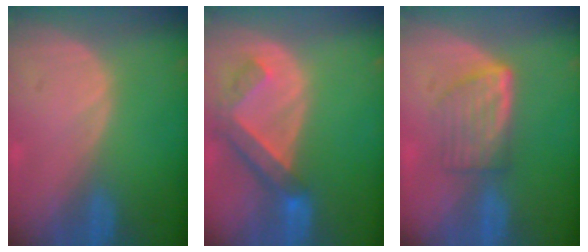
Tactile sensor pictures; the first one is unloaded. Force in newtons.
{"total": 6.4, "press": 5.8, "slide": 2.8}
{"total": 5.8, "press": 5.2, "slide": 2.5}